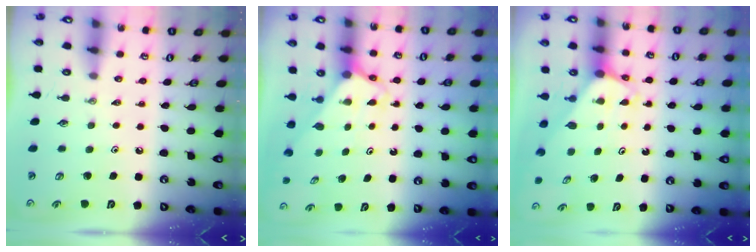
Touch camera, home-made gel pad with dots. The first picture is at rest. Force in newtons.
{"total": 2.7, "press": 2.7, "slide": 0.1}
{"total": 2.0, "press": 2.0, "slide": 0.2}